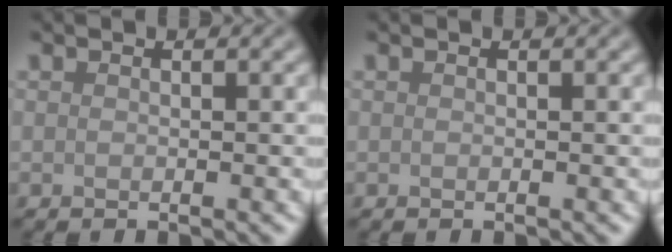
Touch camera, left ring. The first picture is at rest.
{"total": 0.0}